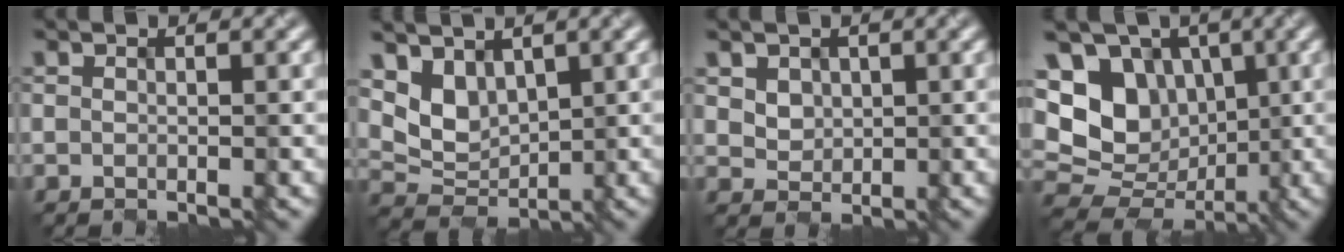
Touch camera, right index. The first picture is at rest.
{"total": 3.8, "force": [2.1, 2.4, 2.1], "torque": [-0.046, -0.007, 0.039]}
{"total": 3.0, "force": [1.4, 2.3, 1.1], "torque": [-0.039, 0.011, 0.033]}
{"total": 11.6, "force": [2.2, 9.4, 6.3], "torque": [-0.122, 0.029, 0.023]}